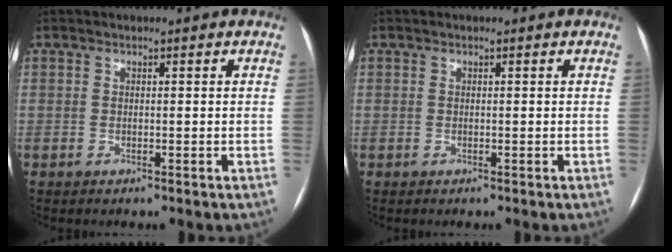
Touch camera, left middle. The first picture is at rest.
{"total": 0.0}